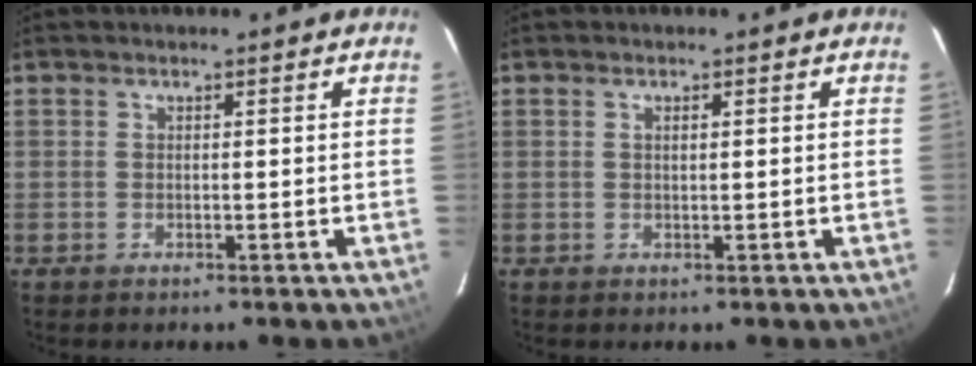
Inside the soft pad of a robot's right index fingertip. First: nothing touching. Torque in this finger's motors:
{"motor_torque": [-0.21, 0.04, -0.06, -0.01]}